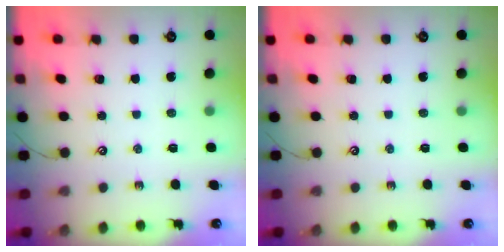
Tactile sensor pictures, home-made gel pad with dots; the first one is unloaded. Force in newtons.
{"total": 0.0}